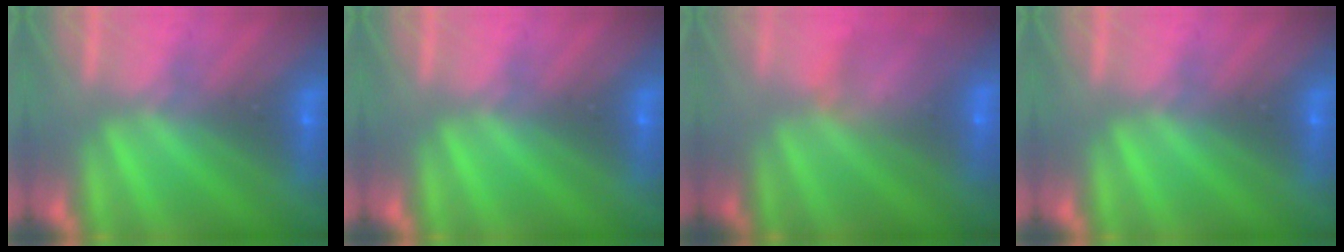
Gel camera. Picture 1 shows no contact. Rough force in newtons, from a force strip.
{"total": 0.0}
{"total": 6.0}
{"total": 0.0}